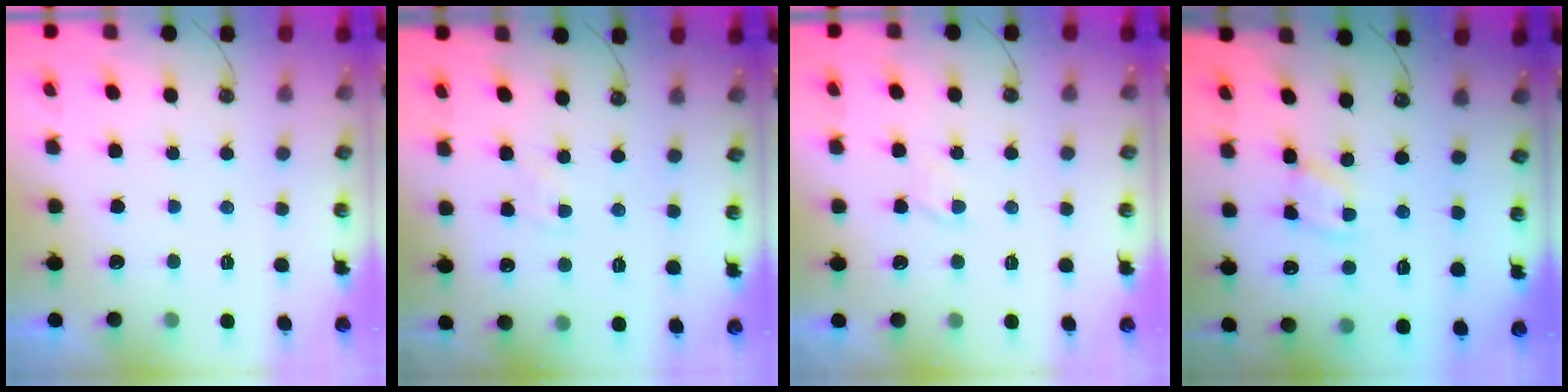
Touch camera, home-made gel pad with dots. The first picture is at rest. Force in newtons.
{"total": 2.7, "press": 2.7, "slide": 0.4}
{"total": 3.5, "press": 3.5, "slide": 0.4}
{"total": 1.9, "press": 1.9, "slide": 0.3}